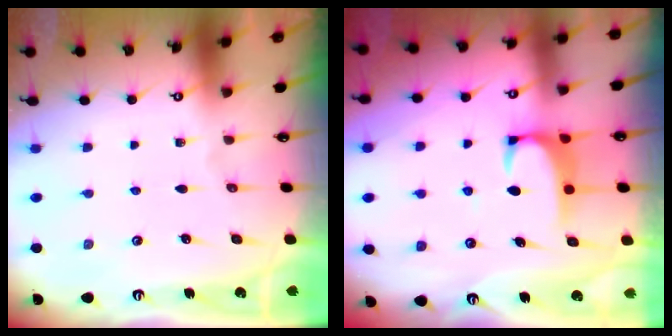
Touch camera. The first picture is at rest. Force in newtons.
{"total": 1.9, "press": 1.9, "slide": 0.3}